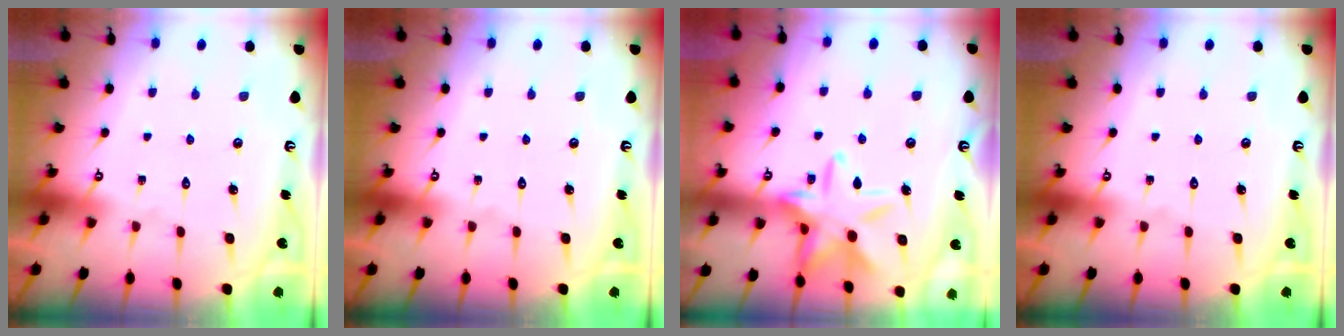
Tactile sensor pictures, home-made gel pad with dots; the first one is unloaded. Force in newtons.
{"total": 0.0}
{"total": 15.6, "press": 15.5, "slide": 1.0}
{"total": 0.0}